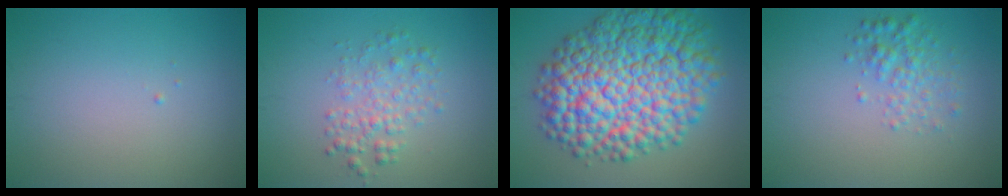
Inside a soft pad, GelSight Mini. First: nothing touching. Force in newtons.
{"total": 2.7, "press": 2.7, "slide": 0.0}
{"total": 14.2, "press": 14.2, "slide": 0.2}
{"total": 2.4, "press": 2.4, "slide": 0.1}